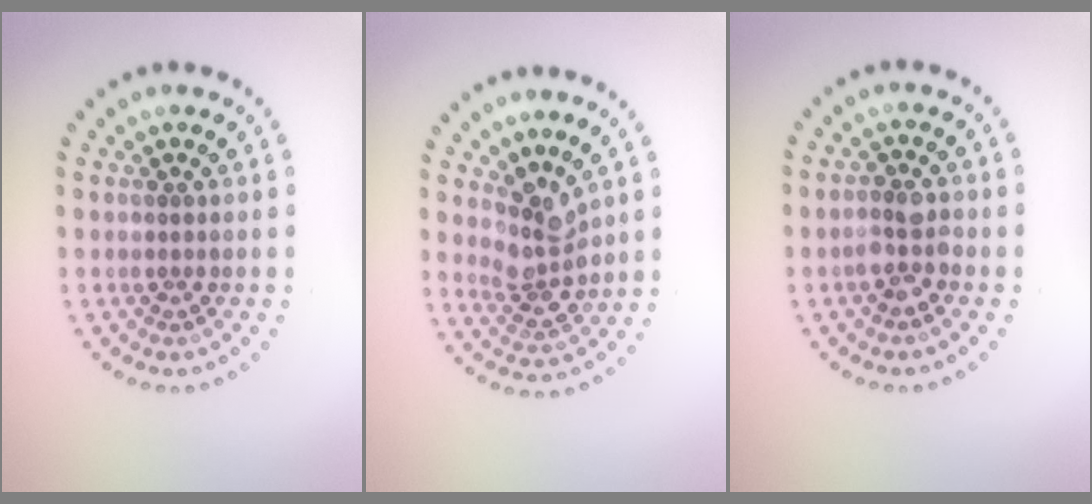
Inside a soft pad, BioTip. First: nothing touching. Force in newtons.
{"total": 3.1, "press": 2.6, "slide": 1.6}
{"total": 2.3, "press": 2.1, "slide": 0.8}